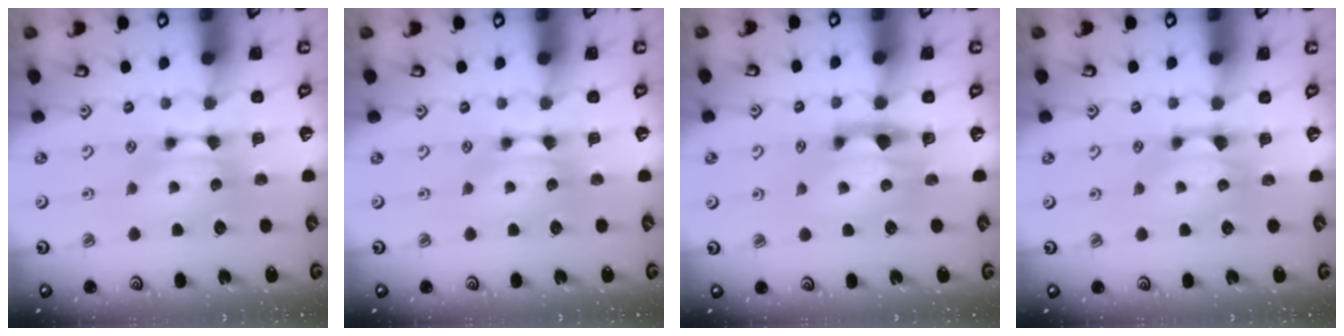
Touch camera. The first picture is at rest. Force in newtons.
{"total": 0.0}
{"total": 2.2, "press": 1.7, "slide": 1.4}
{"total": 0.6, "press": 0.1, "slide": 0.6}